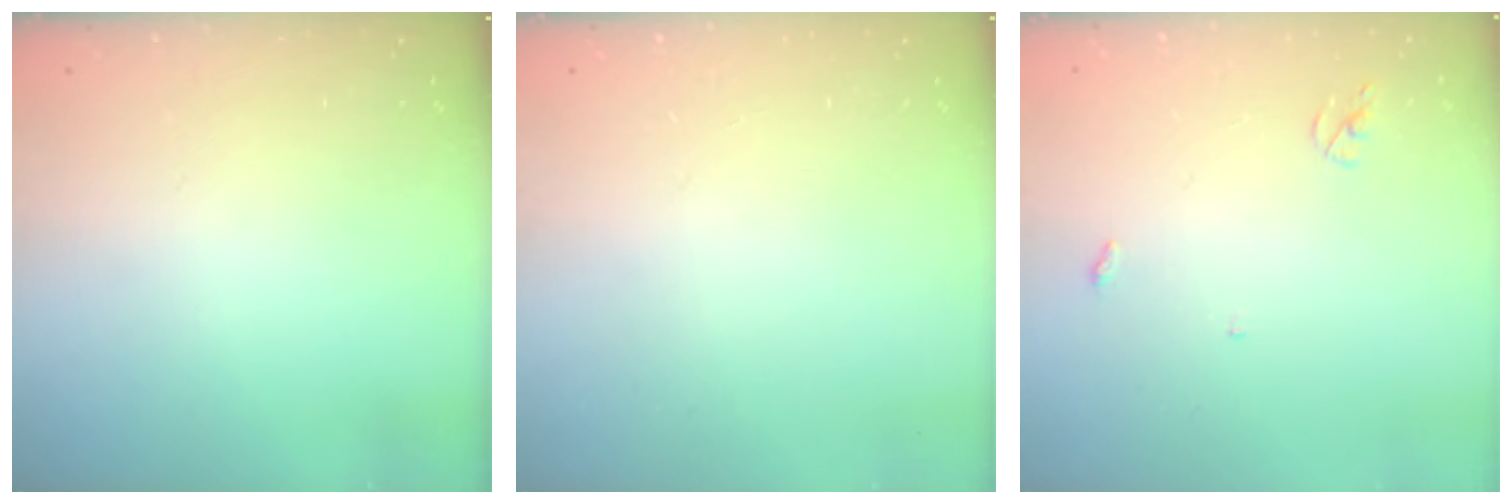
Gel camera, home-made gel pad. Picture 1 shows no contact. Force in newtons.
{"total": 0.0}
{"total": 2.6, "press": 2.6, "slide": 0.2}